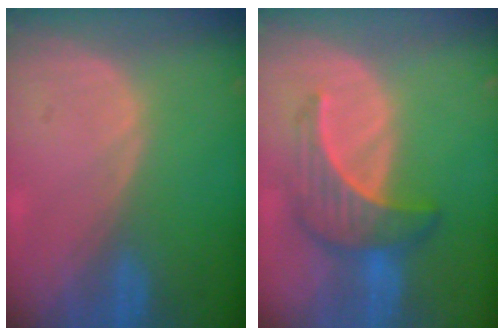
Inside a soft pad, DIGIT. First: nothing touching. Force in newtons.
{"total": 6.8, "press": 6.4, "slide": 2.2}